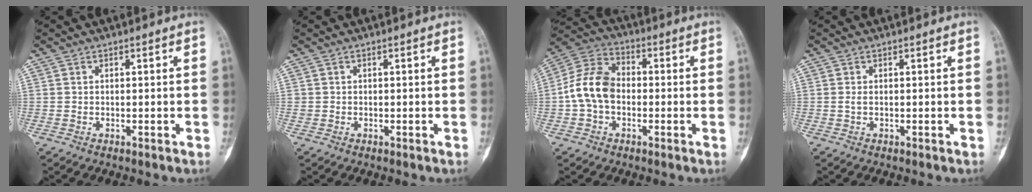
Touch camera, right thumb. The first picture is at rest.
{"total": 0.6, "force": [0.0, 0.6, 0.1], "torque": [0.002, 0.003, 0.002]}
{"total": 10.6, "force": [-1.2, 7.6, 7.3], "torque": [-0.134, 0.034, -0.036]}
{"total": 0.6, "force": [0.0, 0.2, 0.5], "torque": [-0.016, -0.002, -0.001]}